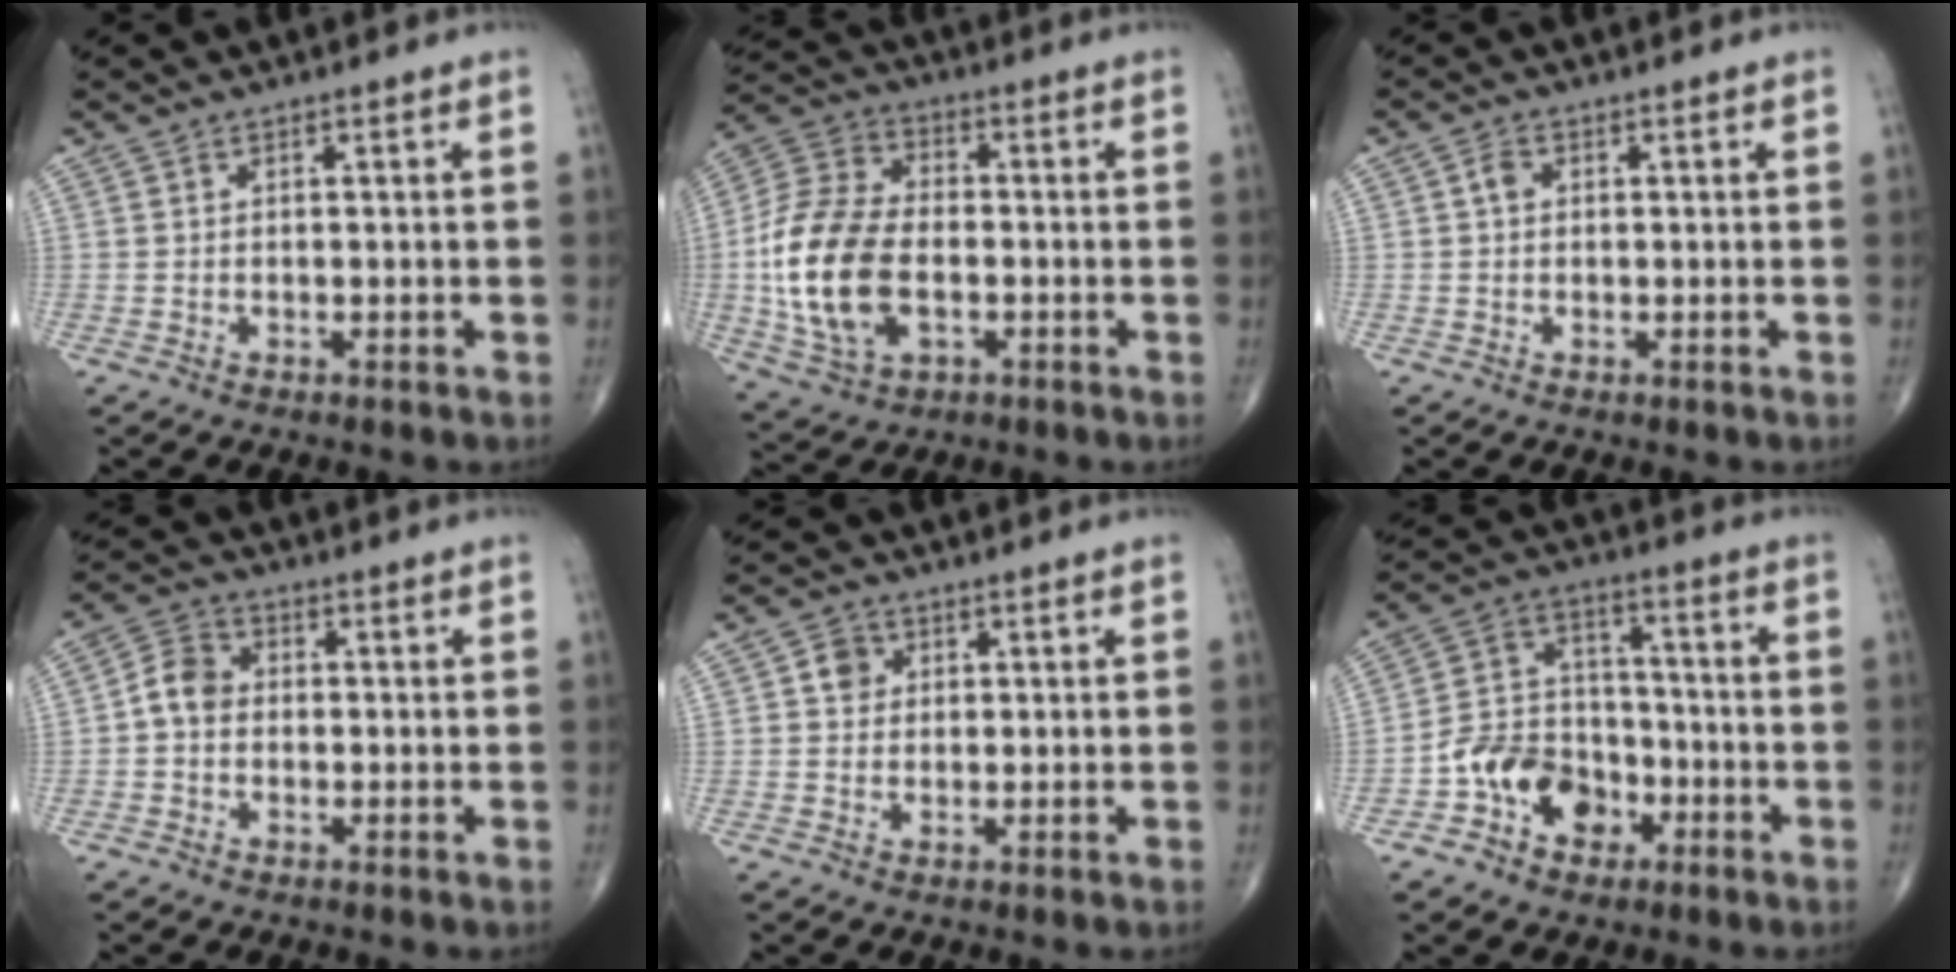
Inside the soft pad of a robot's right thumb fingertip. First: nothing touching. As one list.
[{"total": 18.3, "force": [-2.7, 11.2, 14.1], "torque": [-0.288, 0.011, -0.046]}, {"total": 2.0, "force": [0.3, 1.5, 1.2], "torque": [-0.019, 0.004, 0.003]}, {"total": 5.3, "force": [-0.4, 4.3, 3.1], "torque": [-0.045, 0.019, -0.019]}, {"total": 3.3, "force": [0.8, 2.9, 1.3], "torque": [-0.005, 0.001, 0.010]}, {"total": 11.5, "force": [-5.0, 8.8, 5.5], "torque": [-0.062, 0.052, -0.092]}]